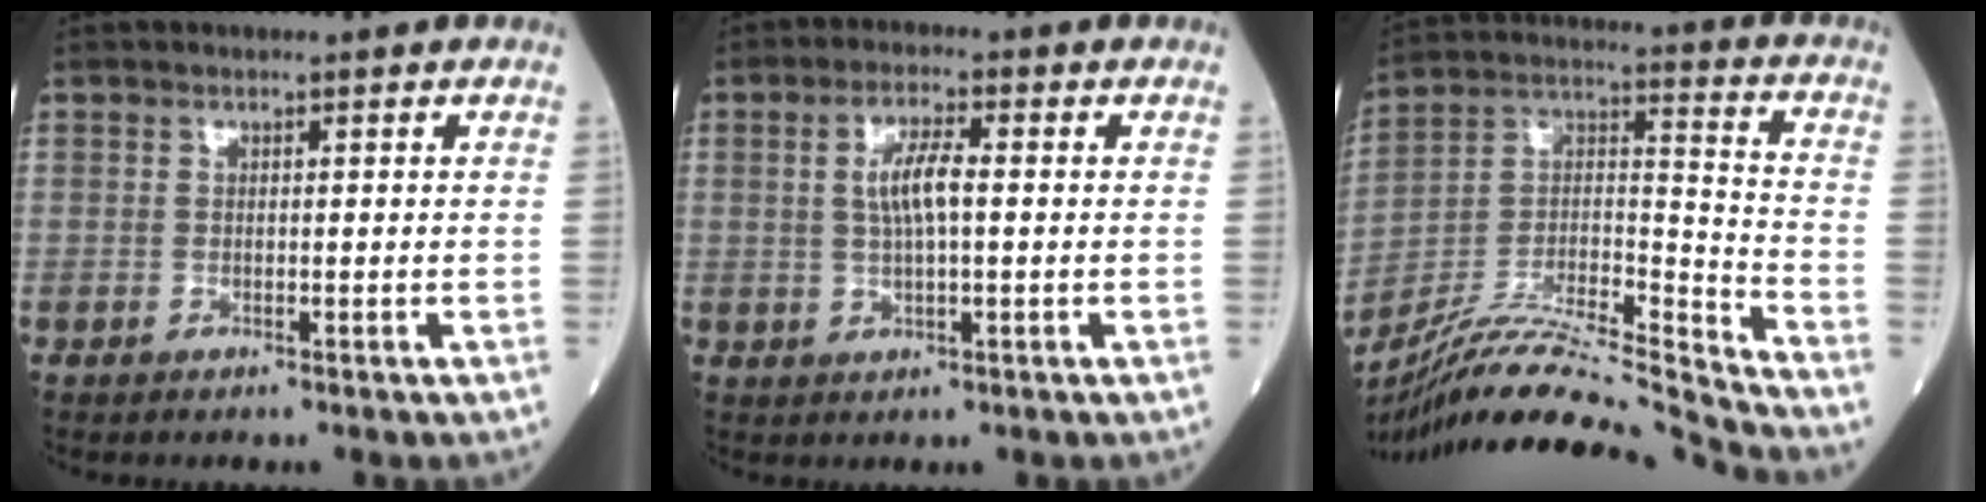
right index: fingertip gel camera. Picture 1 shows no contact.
{"total": 5.1, "force": [0.5, 1.1, 4.9], "torque": [-0.101, 0.009, 0.009]}
{"total": 19.1, "force": [-18.0, -1.7, 6.2], "torque": [-0.125, 0.022, -0.315]}